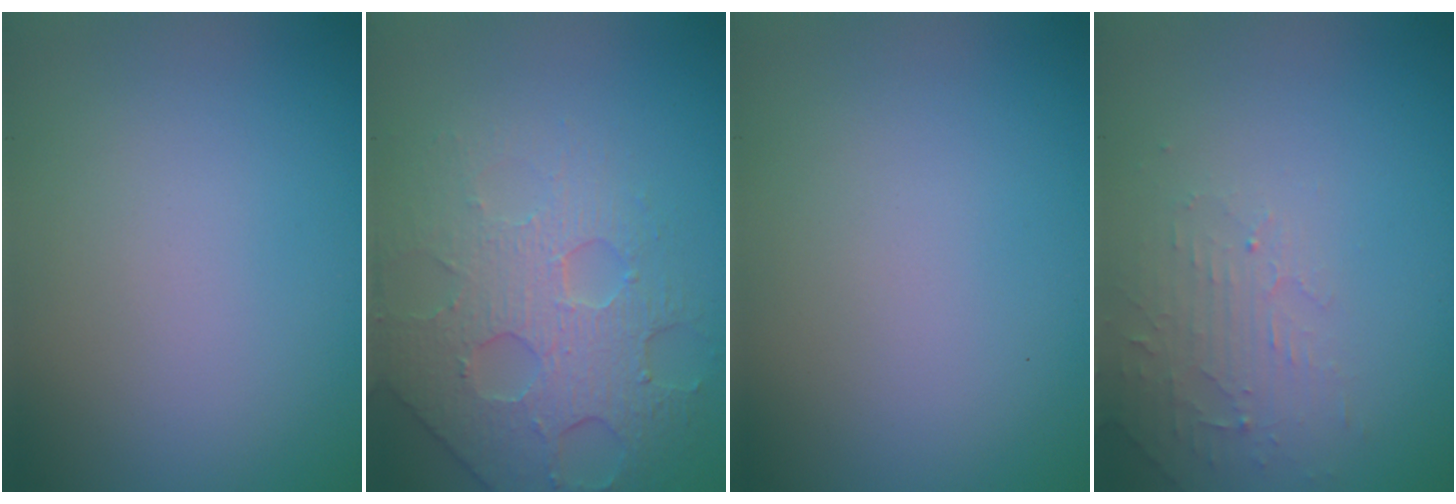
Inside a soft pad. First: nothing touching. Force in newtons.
{"total": 4.7, "press": 4.4, "slide": 1.6}
{"total": 0.0}
{"total": 2.4, "press": 2.3, "slide": 0.5}